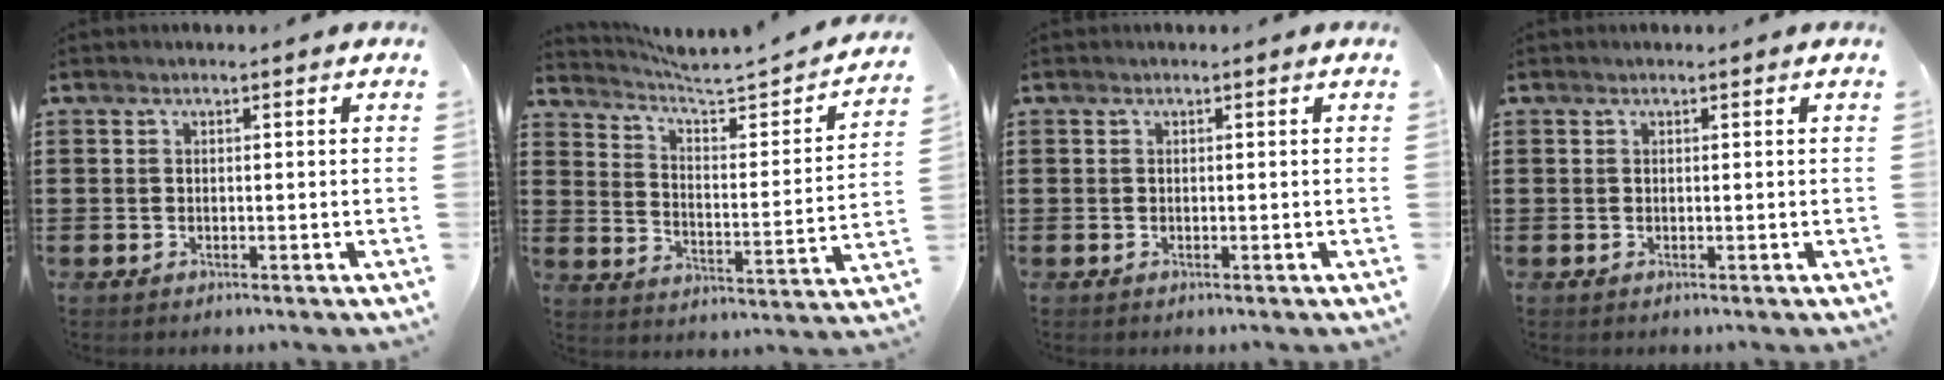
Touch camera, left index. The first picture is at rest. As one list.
[{"total": 3.6, "force": [3.4, 0.1, 1.3], "torque": [-0.049, -0.035, 0.045]}, {"total": 0.0}, {"total": 0.0}]